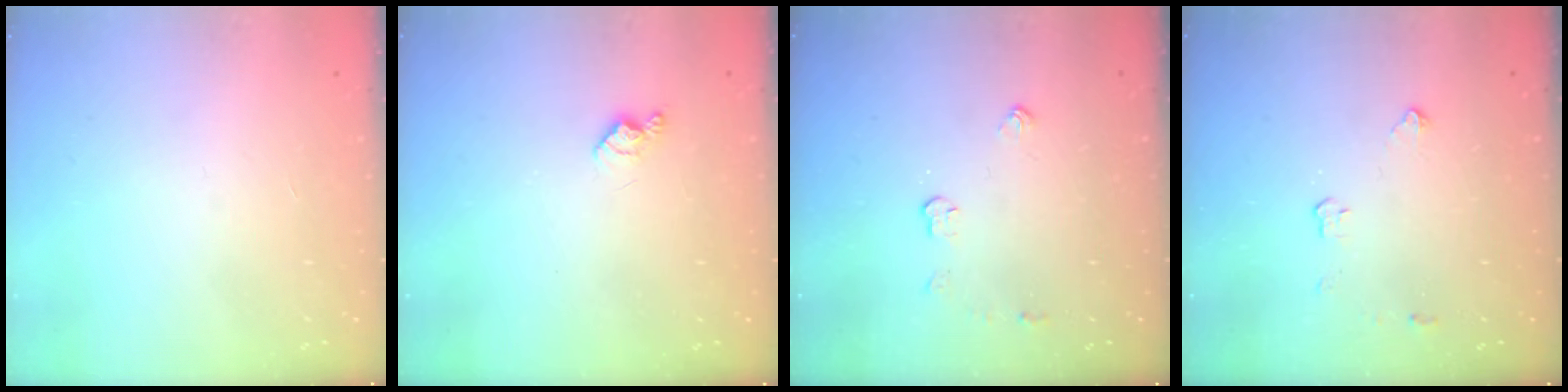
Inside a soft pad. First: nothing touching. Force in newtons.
{"total": 4.6, "press": 4.6, "slide": 0.7}
{"total": 3.9, "press": 3.9, "slide": 0.4}
{"total": 2.9, "press": 2.9, "slide": 0.5}